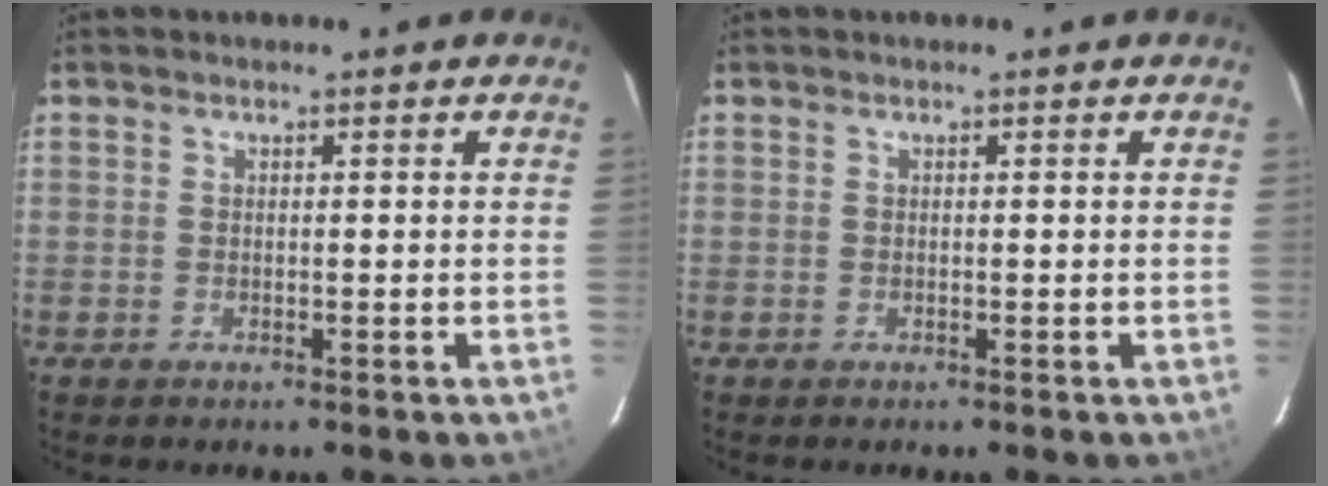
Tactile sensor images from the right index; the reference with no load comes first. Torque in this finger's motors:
{"motor_torque": [0.00, 0.00, 0.00, 0.00]}